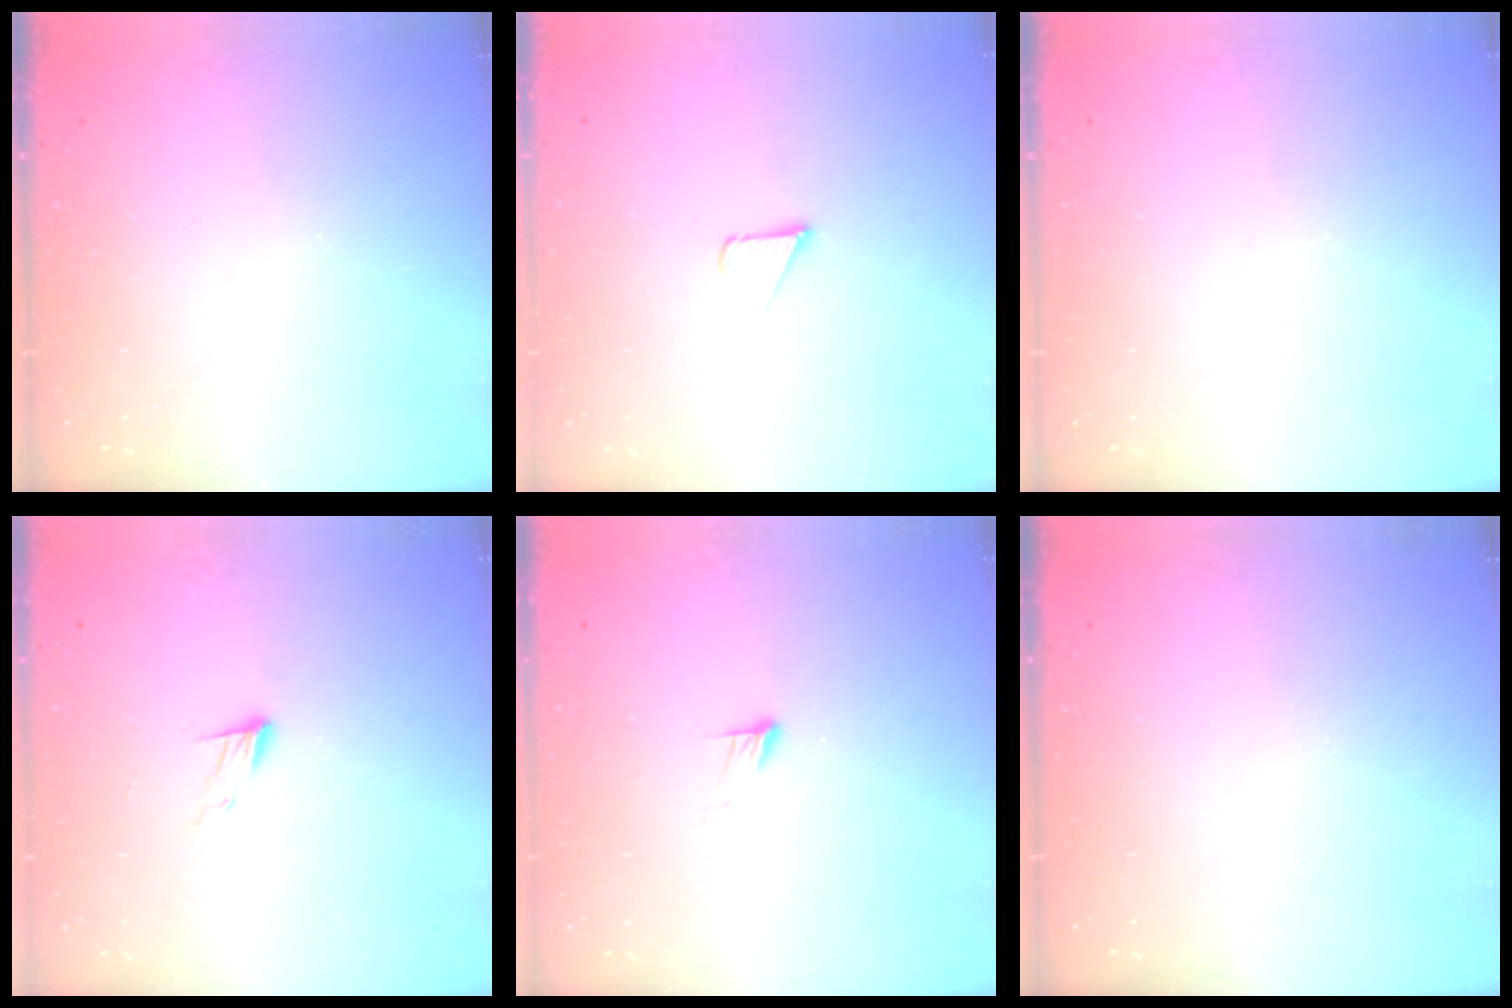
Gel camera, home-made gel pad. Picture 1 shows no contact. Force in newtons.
{"total": 1.5, "press": 1.5, "slide": 0.1}
{"total": 0.0}
{"total": 6.2, "press": 6.2, "slide": 0.6}
{"total": 4.2, "press": 4.2, "slide": 0.4}
{"total": 0.0}